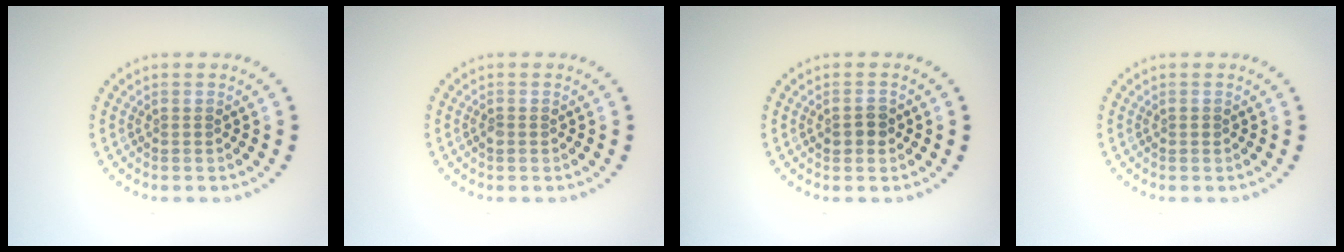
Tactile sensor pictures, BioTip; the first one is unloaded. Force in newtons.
{"total": 0.6, "press": 0.6, "slide": 0.2}
{"total": 1.7, "press": 1.7, "slide": 0.2}
{"total": 0.5, "press": 0.5, "slide": 0.1}